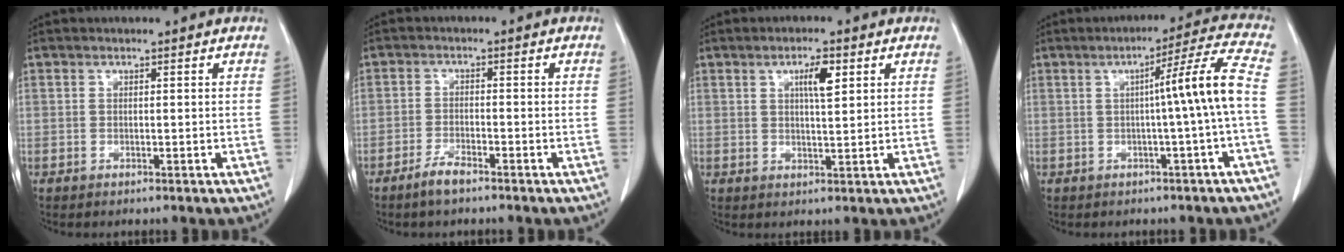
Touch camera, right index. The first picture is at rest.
{"total": 3.2, "force": [-2.5, 0.5, 1.9], "torque": [-0.040, -0.001, -0.049]}
{"total": 4.2, "force": [1.7, 0.8, 3.8], "torque": [-0.065, 0.001, 0.029]}
{"total": 8.5, "force": [-0.5, -1.9, 8.3], "torque": [-0.118, 0.014, -0.005]}